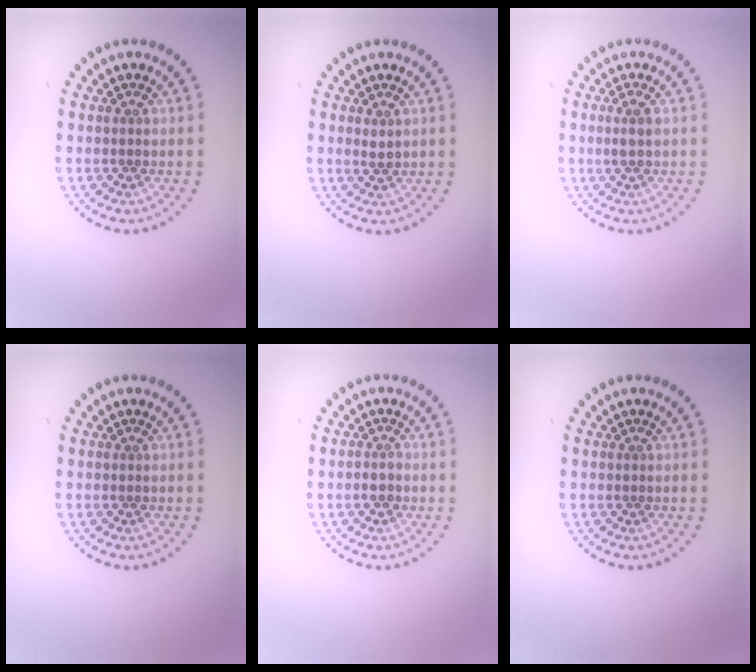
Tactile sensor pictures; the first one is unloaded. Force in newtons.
{"total": 0.7, "press": 0.7, "slide": 0.3}
{"total": 1.4, "press": 1.3, "slide": 0.5}
{"total": 0.0}
{"total": 1.3, "press": 1.1, "slide": 0.6}
{"total": 0.0}